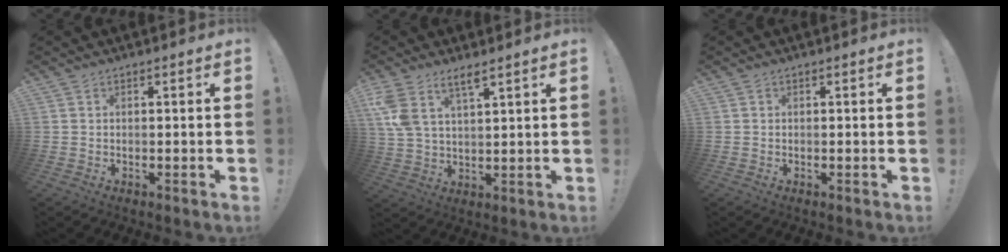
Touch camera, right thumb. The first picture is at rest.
{"total": 7.9, "force": [5.4, 3.2, 4.9], "torque": [-0.096, -0.017, 0.102]}
{"total": 0.0}